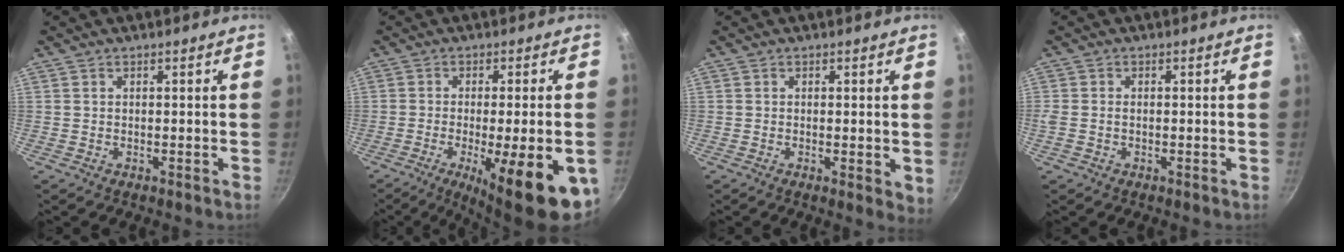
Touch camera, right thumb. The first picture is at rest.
{"total": 17.6, "force": [-6.5, 4.3, 15.8], "torque": [-0.203, -0.005, -0.086]}
{"total": 3.4, "force": [0.0, 1.3, 3.2], "torque": [-0.038, -0.010, -0.001]}
{"total": 1.8, "force": [-0.4, 1.3, 1.1], "torque": [-0.026, 0.007, -0.011]}